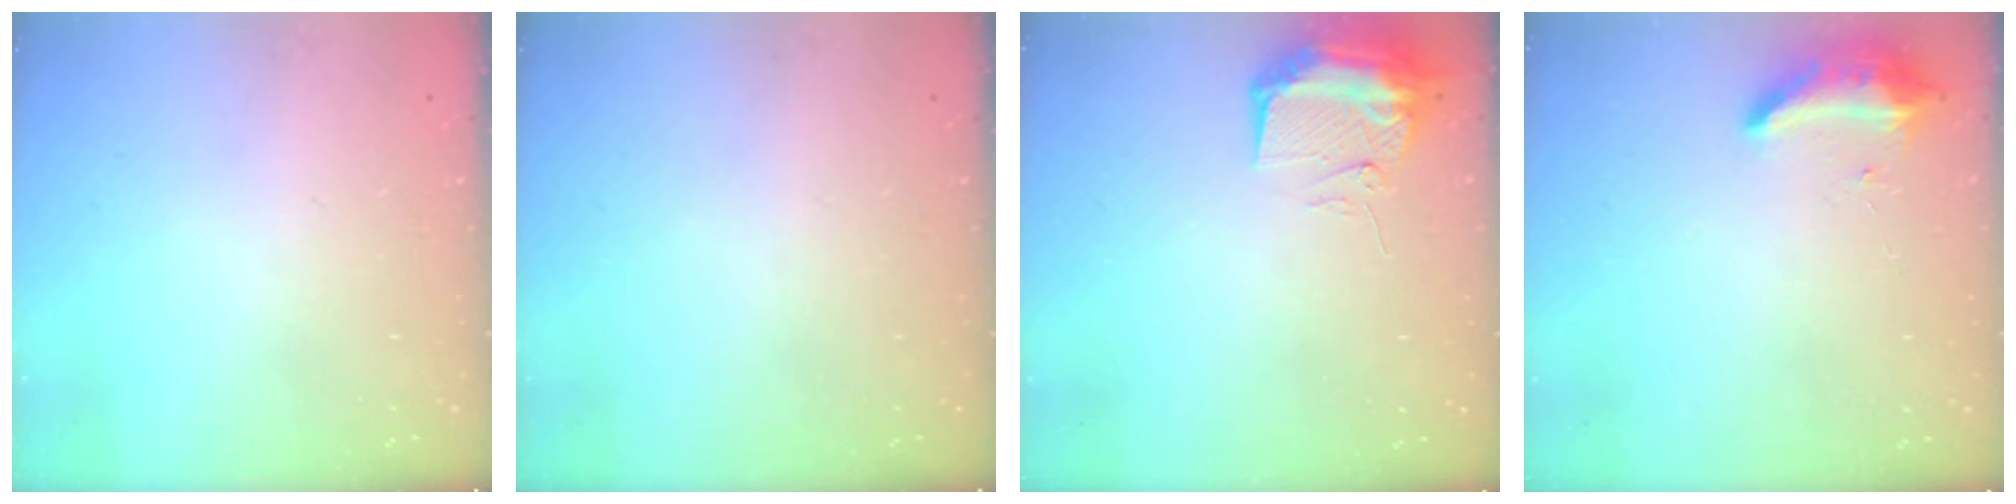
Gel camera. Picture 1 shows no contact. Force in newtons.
{"total": 0.0}
{"total": 9.8, "press": 9.7, "slide": 1.2}
{"total": 8.3, "press": 8.3, "slide": 0.2}